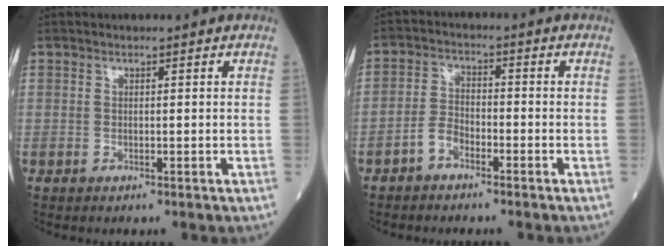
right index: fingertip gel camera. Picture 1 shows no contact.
{"total": 3.5, "force": [-2.4, 1.8, 1.9], "torque": [-0.040, 0.007, -0.047]}